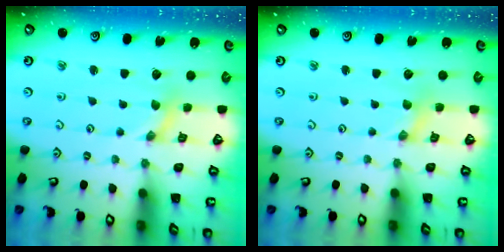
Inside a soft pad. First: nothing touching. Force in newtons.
{"total": 0.7, "press": 0.7, "slide": 0.1}